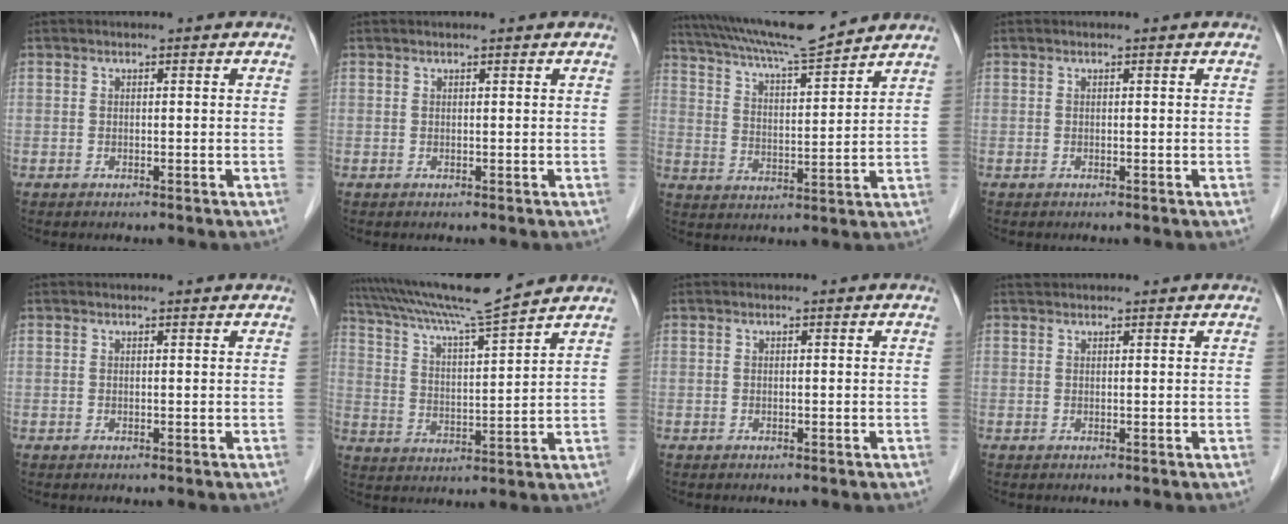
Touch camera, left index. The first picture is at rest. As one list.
[{"total": 1.1, "force": [1.0, 0.0, 0.5], "torque": [-0.007, 0.014, 0.018]}, {"total": 14.3, "force": [13.1, 0.4, 5.8], "torque": [-0.112, 0.014, 0.217]}, {"total": 0.0}, {"total": 0.8, "force": [0.8, 0.0, 0.1], "torque": [-0.009, 0.001, 0.009]}, {"total": 13.1, "force": [11.9, -1.8, 5.0], "torque": [-0.100, 0.005, 0.205]}, {"total": 0.0}, {"total": 1.9, "force": [1.9, 0.2, 0.3], "torque": [-0.007, 0.022, 0.033]}]